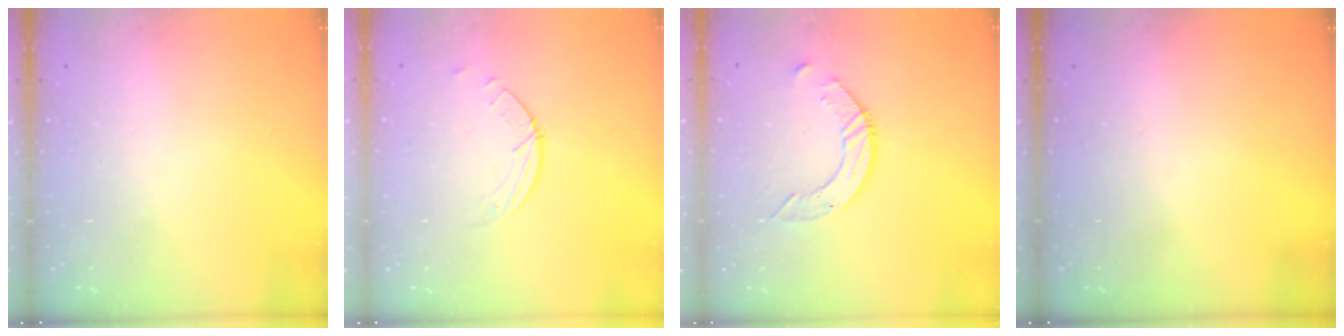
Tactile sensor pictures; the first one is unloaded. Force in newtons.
{"total": 2.0, "press": 2.0, "slide": 0.2}
{"total": 7.9, "press": 7.8, "slide": 0.7}
{"total": 0.0}